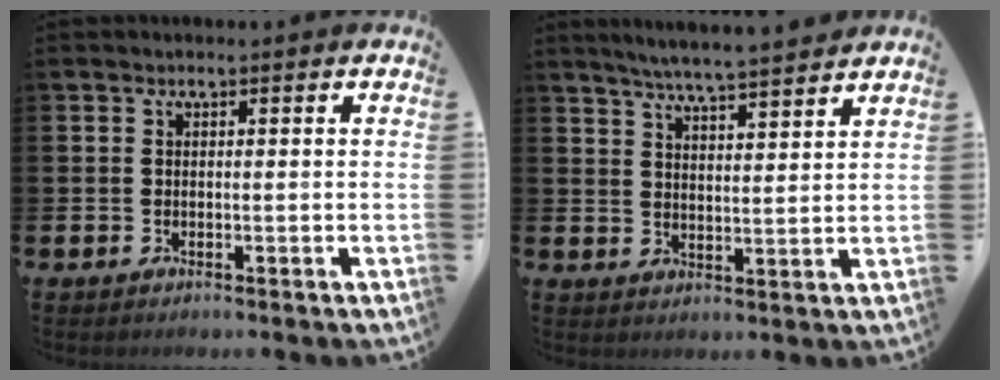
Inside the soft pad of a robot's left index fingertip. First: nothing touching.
{"total": 5.7, "force": [5.6, -0.5, 1.1], "torque": [-0.042, -0.032, 0.099]}